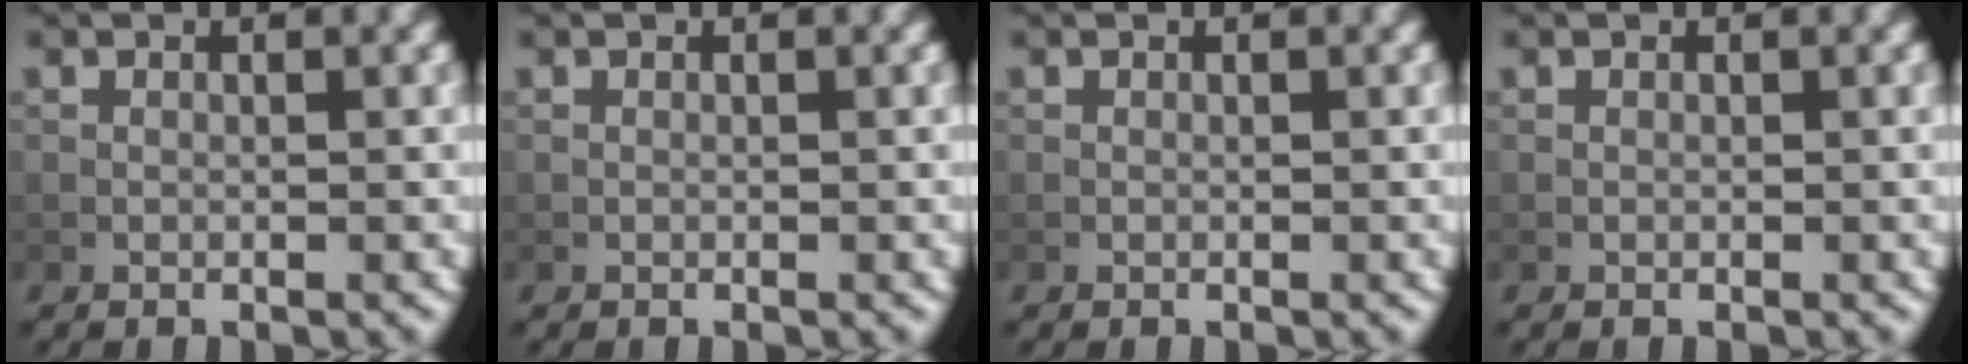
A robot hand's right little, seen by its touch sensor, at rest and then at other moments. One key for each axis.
{"total": 0.0}
{"total": 0.0}
{"total": 0.0}